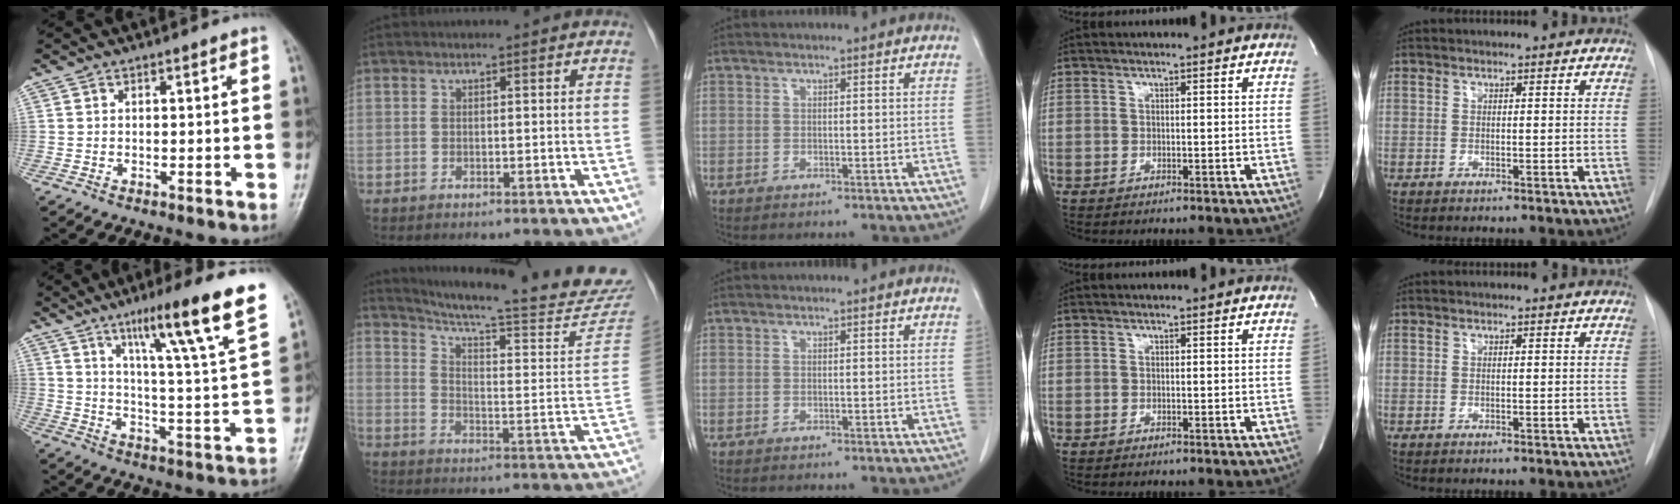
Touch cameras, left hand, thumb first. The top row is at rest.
{"thumb": {"total": 19.4, "force": [11.8, 0.8, 15.4], "torque": [-0.211, -0.050, 0.170]}, "index": {"total": 26.5, "force": [24.6, 1.3, 10.0], "torque": [-0.151, -0.093, 0.312]}}